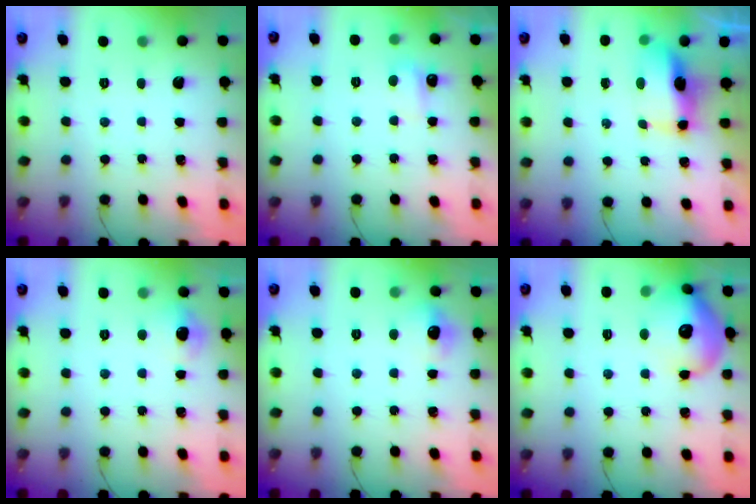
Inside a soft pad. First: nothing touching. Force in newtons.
{"total": 4.2, "press": 4.1, "slide": 1.0}
{"total": 6.6, "press": 6.6, "slide": 0.6}
{"total": 5.5, "press": 5.1, "slide": 1.9}
{"total": 7.5, "press": 7.3, "slide": 1.6}
{"total": 16.2, "press": 16.1, "slide": 1.7}